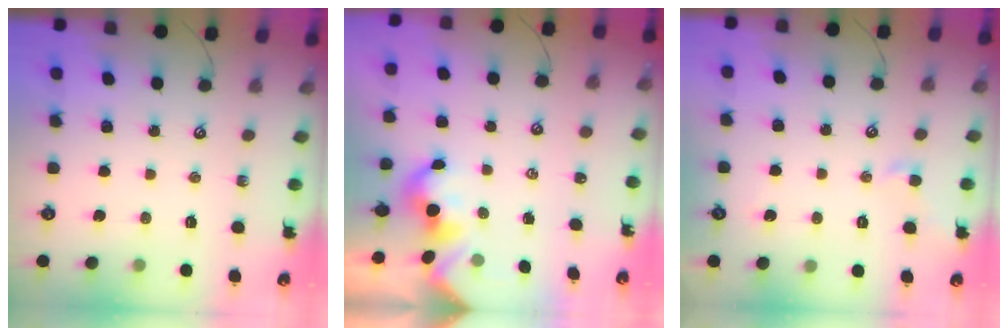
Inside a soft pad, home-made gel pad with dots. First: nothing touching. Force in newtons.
{"total": 2.0, "press": 2.0, "slide": 0.3}
{"total": 0.7, "press": 0.4, "slide": 0.6}